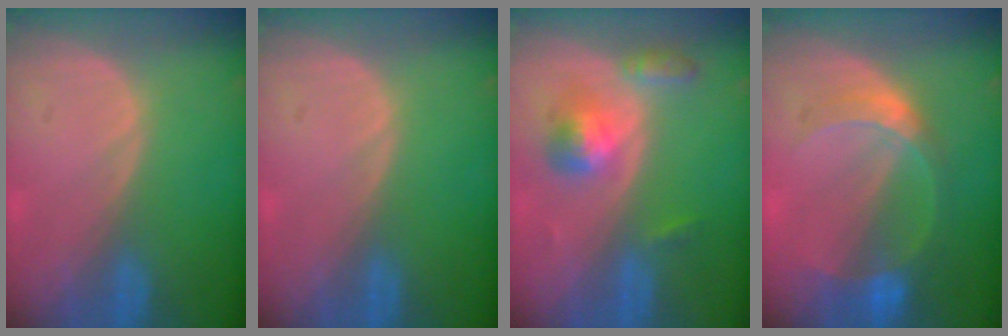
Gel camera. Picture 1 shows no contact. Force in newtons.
{"total": 0.0}
{"total": 5.3, "press": 5.0, "slide": 1.7}
{"total": 6.7, "press": 5.9, "slide": 3.2}